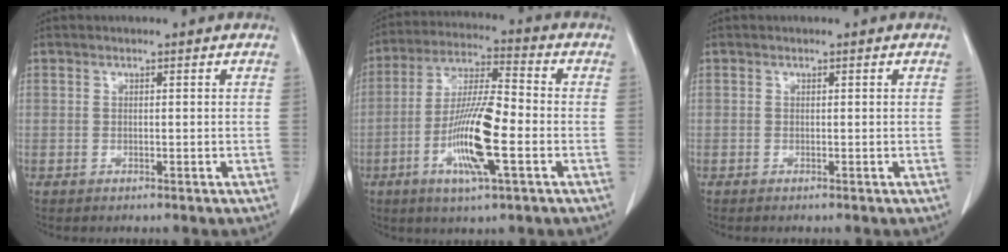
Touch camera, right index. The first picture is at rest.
{"total": 12.9, "force": [-3.9, 1.5, 12.2], "torque": [-0.239, -0.007, -0.075]}
{"total": 0.0}